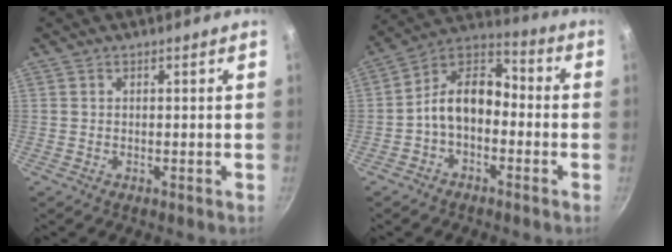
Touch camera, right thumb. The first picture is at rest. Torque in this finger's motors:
{"motor_torque": [0.25, 0.08, 1.19, -0.56, 0.10]}